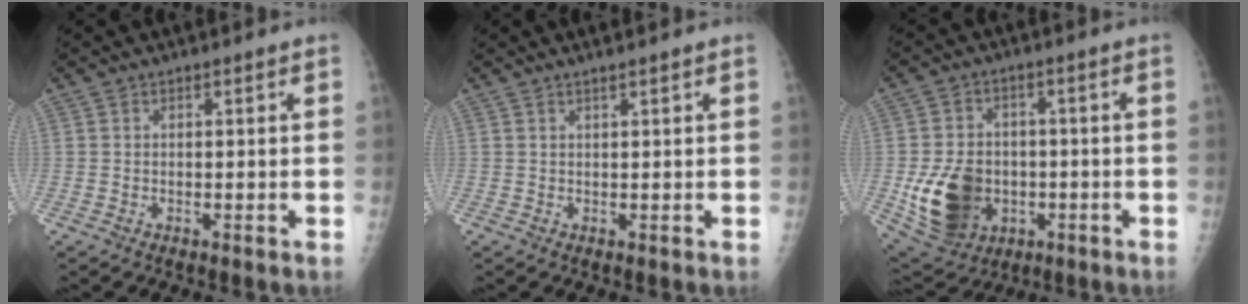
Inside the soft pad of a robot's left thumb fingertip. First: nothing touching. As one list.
[{"total": 1.1, "force": [0.8, -0.1, 0.7], "torque": [-0.012, -0.002, 0.016]}, {"total": 14.8, "force": [-2.9, 11.5, 8.8], "torque": [-0.140, 0.003, -0.030]}]